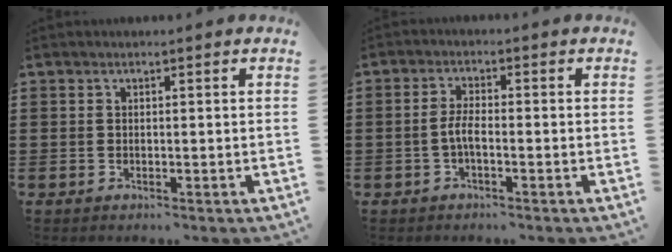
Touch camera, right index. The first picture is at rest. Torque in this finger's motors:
{"motor_torque": [0.72, -0.51, 0.40, 0.11]}